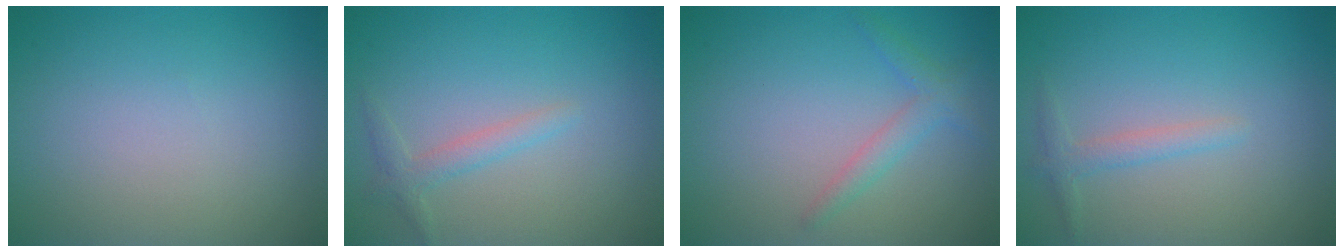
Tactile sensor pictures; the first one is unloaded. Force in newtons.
{"total": 1.6, "press": 1.6, "slide": 0.1}
{"total": 1.9, "press": 1.9, "slide": 0.0}
{"total": 1.5, "press": 1.5, "slide": 0.0}